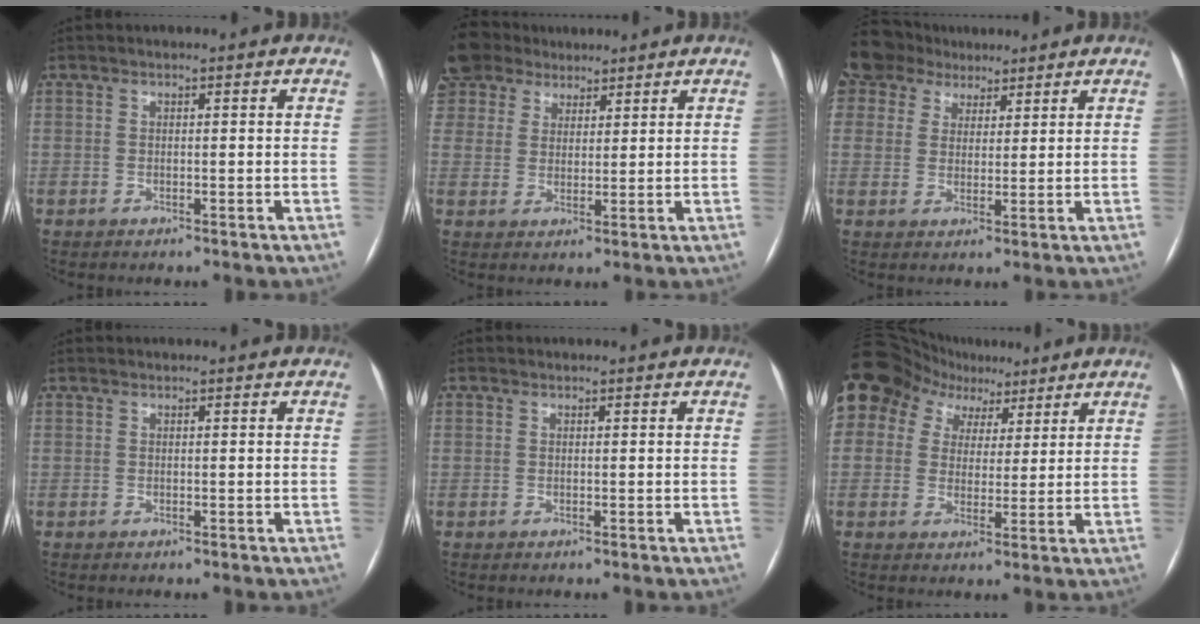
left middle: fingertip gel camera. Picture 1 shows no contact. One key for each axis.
{"total": 8.9, "fx": 6.9, "fy": 5.6, "fz": 0.8, "tx": -0.024, "ty": 0.031, "tz": 0.136}
{"total": 9.1, "fx": 6.7, "fy": 6.1, "fz": 1.0, "tx": -0.028, "ty": 0.027, "tz": 0.123}
{"total": 0.0}
{"total": 0.0}
{"total": 20.4, "fx": 12.1, "fy": 14.6, "fz": 7.4, "tx": -0.216, "ty": 0.080, "tz": 0.218}